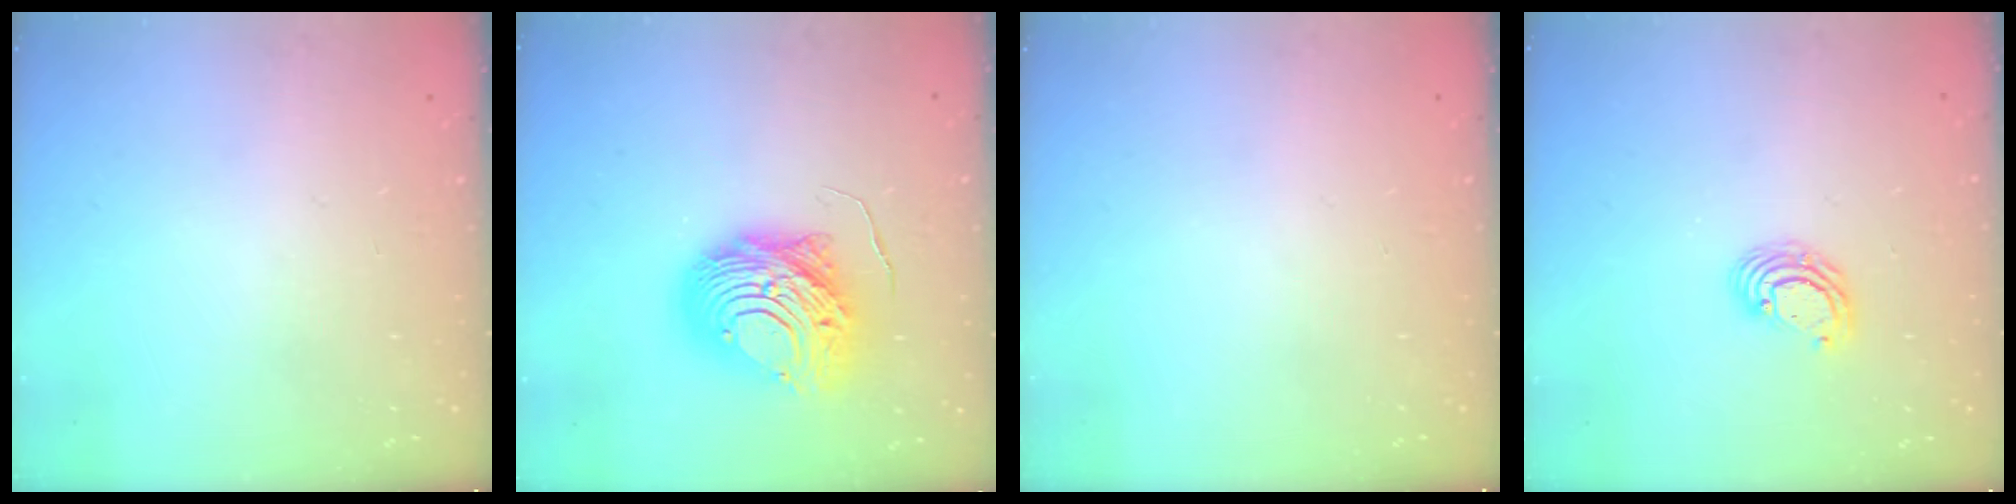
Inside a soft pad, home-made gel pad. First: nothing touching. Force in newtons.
{"total": 12.6, "press": 12.6, "slide": 1.3}
{"total": 0.0}
{"total": 4.9, "press": 4.8, "slide": 0.2}